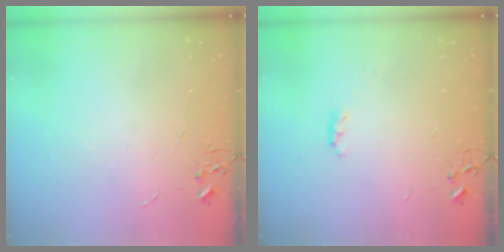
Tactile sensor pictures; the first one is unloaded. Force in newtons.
{"total": 3.4, "press": 3.4, "slide": 0.5}